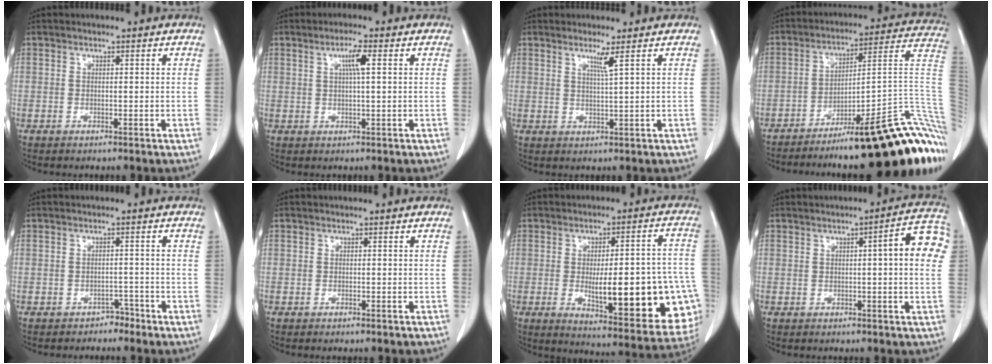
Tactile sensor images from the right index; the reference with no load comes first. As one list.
[{"total": 3.5, "force": [1.0, 0.0, 3.3], "torque": [-0.059, 0.003, 0.018]}, {"total": 2.4, "force": [1.3, -0.8, 1.8], "torque": [-0.035, -0.011, 0.029]}, {"total": 26.6, "force": [-15.4, 3.5, 21.5], "torque": [-0.176, 0.027, -0.214]}, {"total": 1.9, "force": [-1.6, 0.9, 0.1], "torque": [-0.001, 0.004, -0.024]}, {"total": 0.7, "force": [-0.6, 0.1, 0.3], "torque": [-0.008, -0.001, -0.007]}, {"total": 22.8, "force": [-4.9, 5.8, 21.5], "torque": [-0.194, 0.016, -0.039]}, {"total": 7.7, "force": [1.2, 0.8, 7.5], "torque": [-0.087, 0.021, 0.006]}]